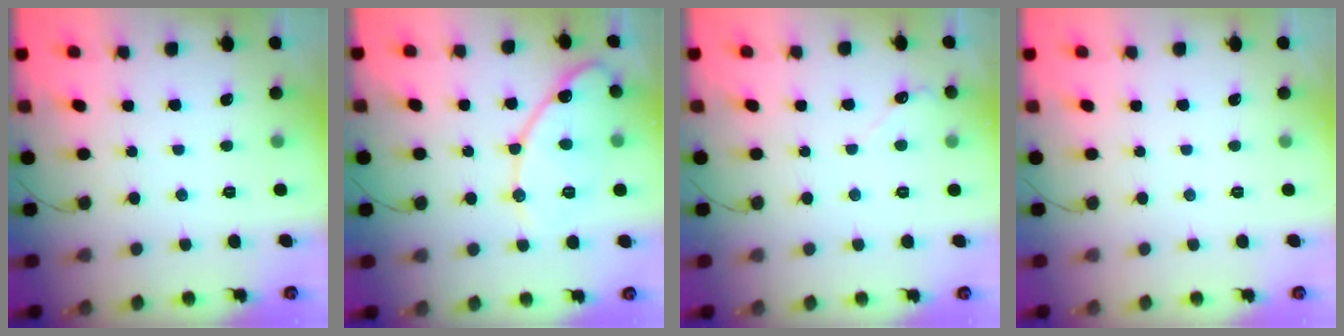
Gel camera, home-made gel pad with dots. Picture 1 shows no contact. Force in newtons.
{"total": 14.6, "press": 14.6, "slide": 1.1}
{"total": 2.7, "press": 2.7, "slide": 0.2}
{"total": 0.0}